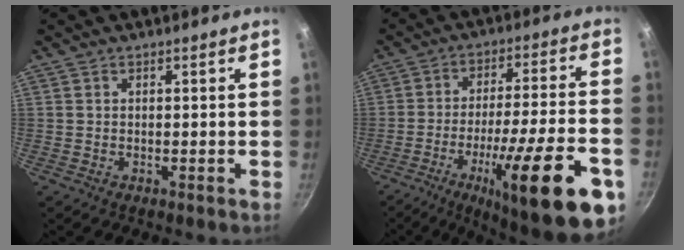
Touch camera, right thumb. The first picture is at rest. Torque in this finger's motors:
{"motor_torque": [0.52, 0.74, 1.78, -0.99, 0.15]}